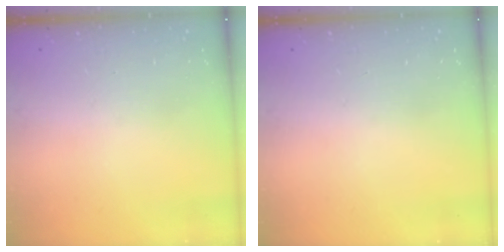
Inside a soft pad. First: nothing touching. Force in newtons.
{"total": 0.0}